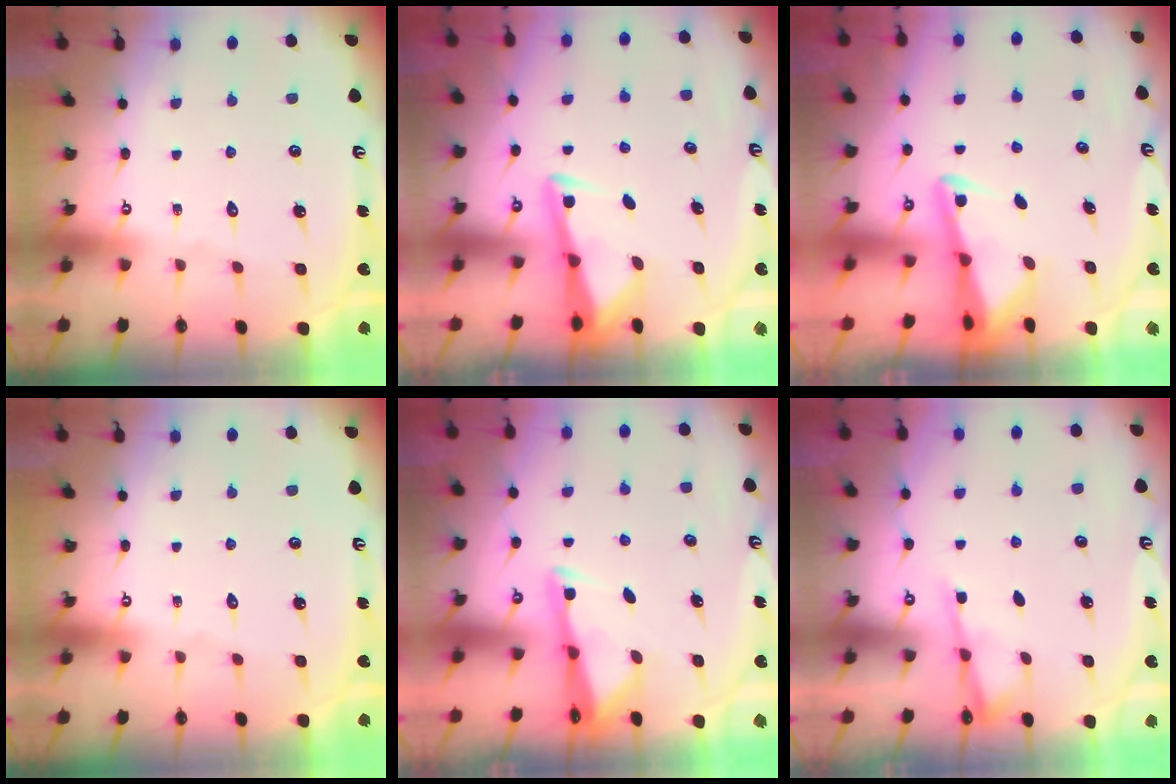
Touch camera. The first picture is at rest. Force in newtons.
{"total": 3.0, "press": 2.9, "slide": 0.4}
{"total": 2.5, "press": 2.5, "slide": 0.2}
{"total": 0.0}
{"total": 2.7, "press": 2.7, "slide": 0.4}
{"total": 2.9, "press": 2.9, "slide": 0.5}